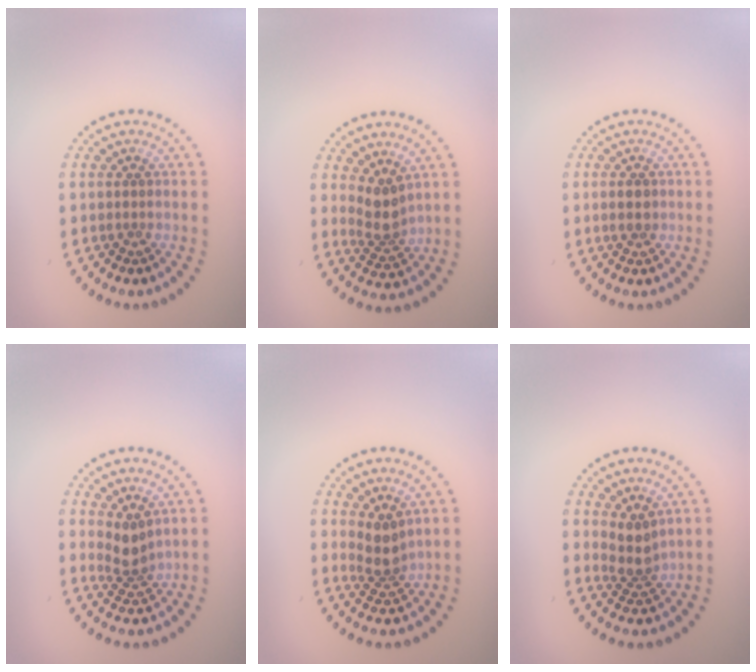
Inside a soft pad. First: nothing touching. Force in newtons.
{"total": 2.8, "press": 2.1, "slide": 1.8}
{"total": 1.7, "press": 1.7, "slide": 0.1}
{"total": 2.5, "press": 1.9, "slide": 1.7}
{"total": 2.7, "press": 2.1, "slide": 1.7}
{"total": 2.4, "press": 1.9, "slide": 1.6}